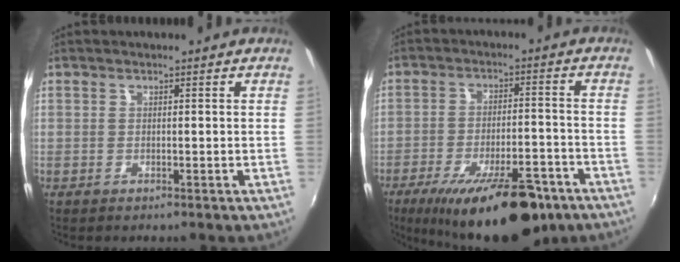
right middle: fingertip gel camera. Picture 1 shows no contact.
{"total": 19.4, "force": [-13.1, 6.3, 12.9], "torque": [-0.215, -0.030, -0.187]}